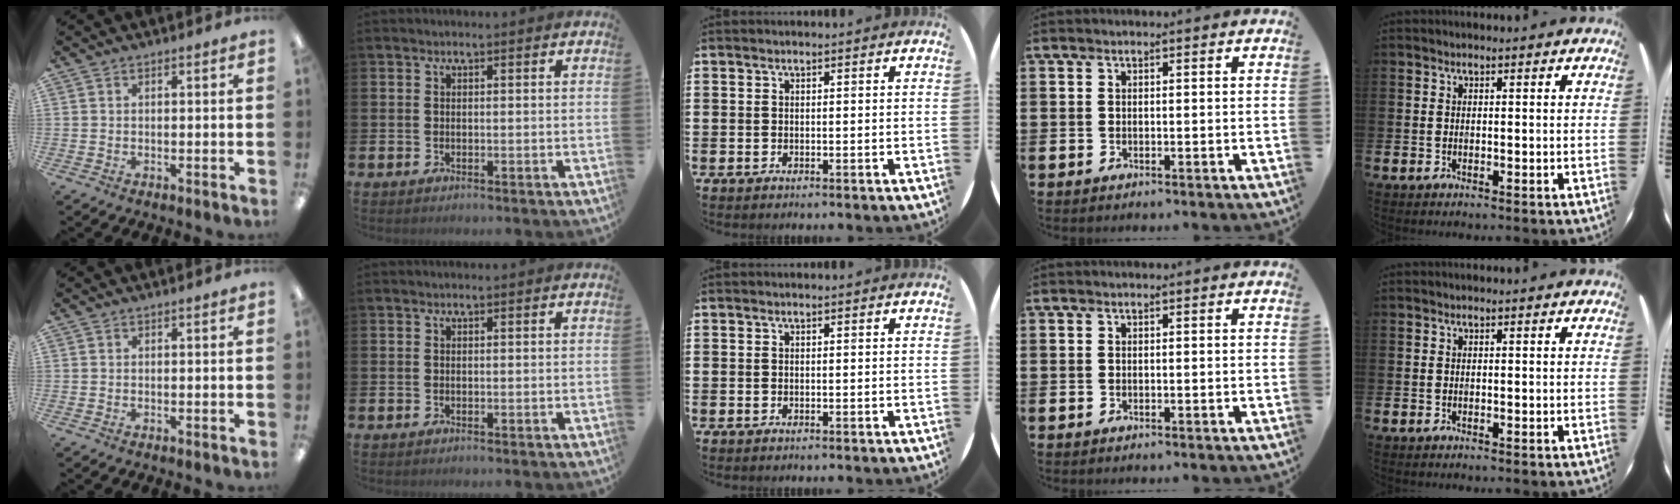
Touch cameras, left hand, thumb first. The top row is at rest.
{}